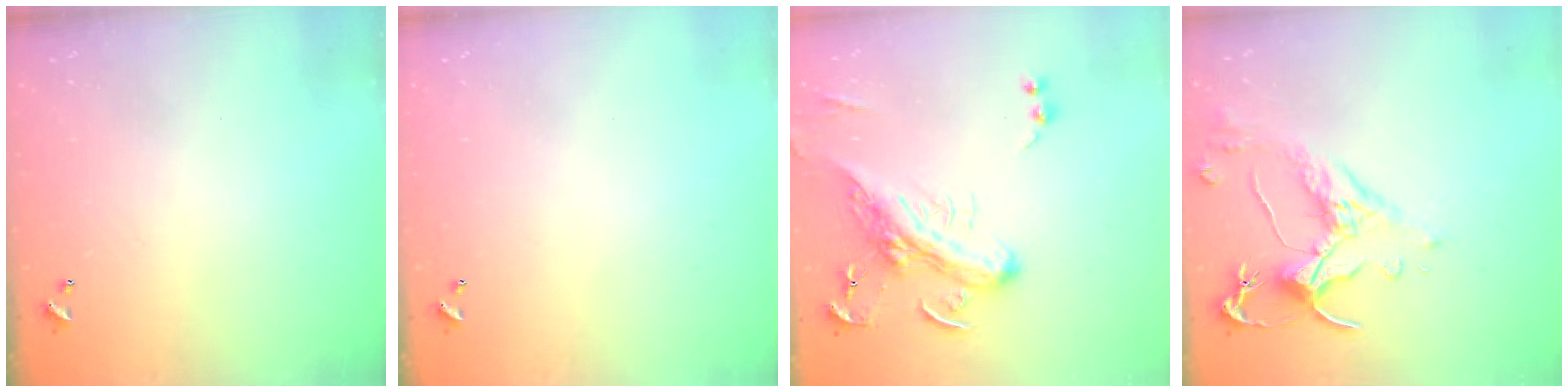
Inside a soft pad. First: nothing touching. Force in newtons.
{"total": 0.0}
{"total": 4.5, "press": 4.2, "slide": 1.6}
{"total": 2.5, "press": 2.1, "slide": 1.3}